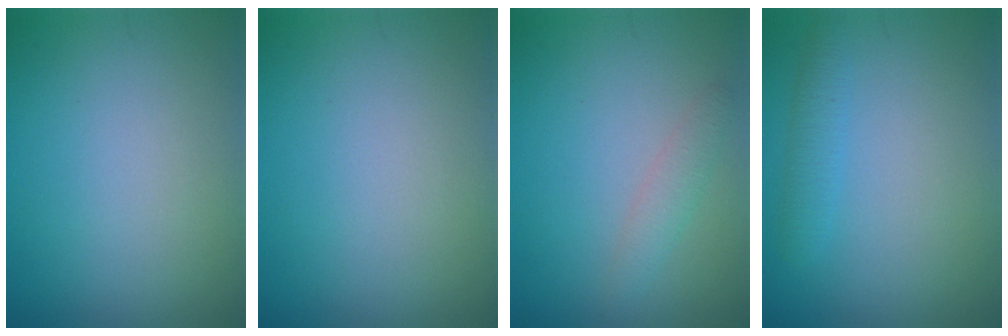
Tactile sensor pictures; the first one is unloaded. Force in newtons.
{"total": 0.0}
{"total": 1.6, "press": 1.6, "slide": 0.1}
{"total": 1.6, "press": 1.6, "slide": 0.0}